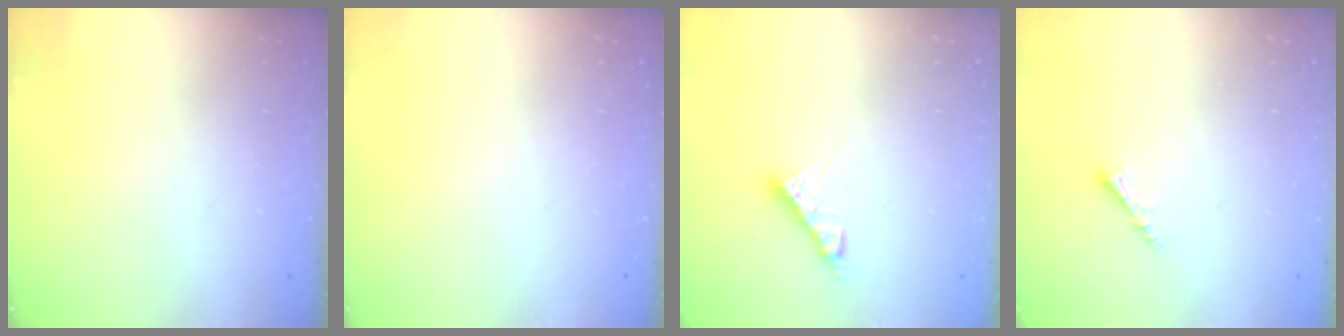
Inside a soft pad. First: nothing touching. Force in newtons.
{"total": 0.0}
{"total": 6.6, "press": 6.6, "slide": 0.4}
{"total": 3.0, "press": 2.9, "slide": 0.6}